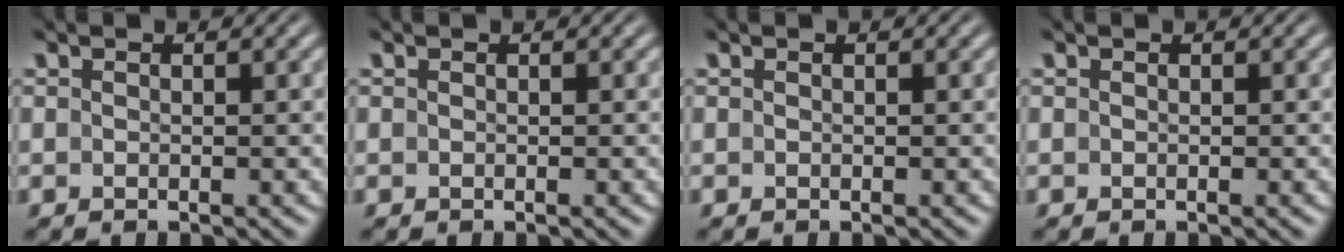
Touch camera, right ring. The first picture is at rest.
{"total": 0.0}
{"total": 0.0}
{"total": 0.0}